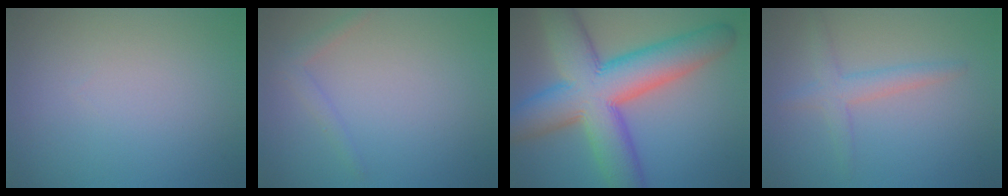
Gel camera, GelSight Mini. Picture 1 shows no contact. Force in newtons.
{"total": 1.3, "press": 1.3, "slide": 0.1}
{"total": 13.4, "press": 13.4, "slide": 0.5}
{"total": 2.5, "press": 2.5, "slide": 0.1}